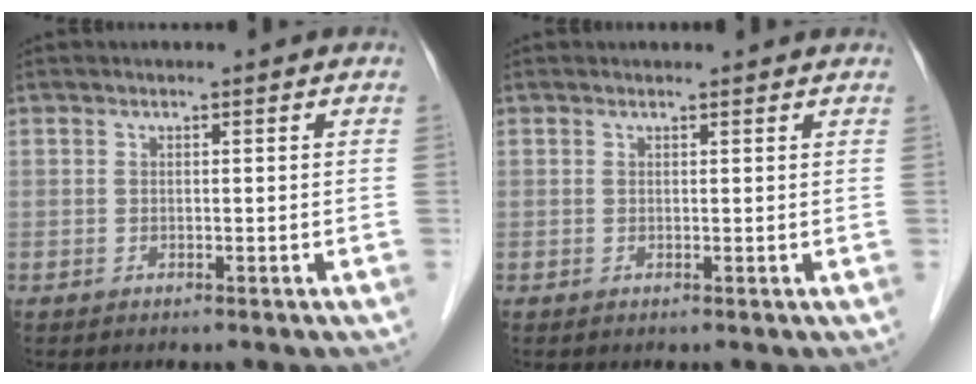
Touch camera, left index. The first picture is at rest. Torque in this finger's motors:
{"motor_torque": [0.52, -0.71, 0.03, 0.00]}